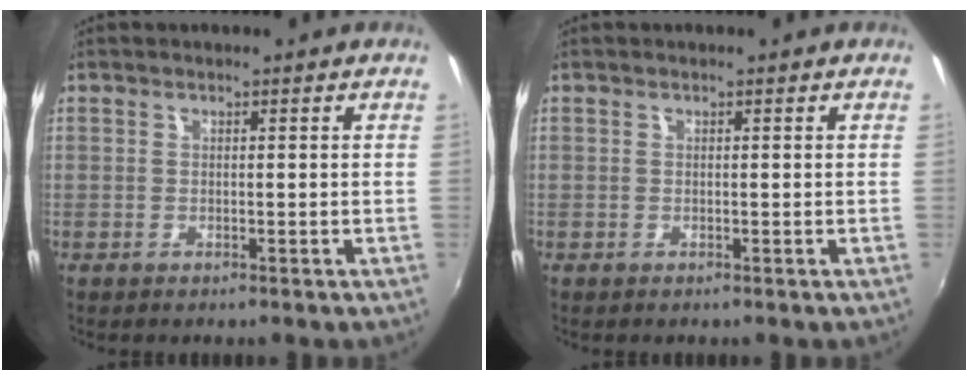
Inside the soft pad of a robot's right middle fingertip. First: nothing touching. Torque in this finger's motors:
{"motor_torque": [0.00, 0.00, 0.00, 0.00]}